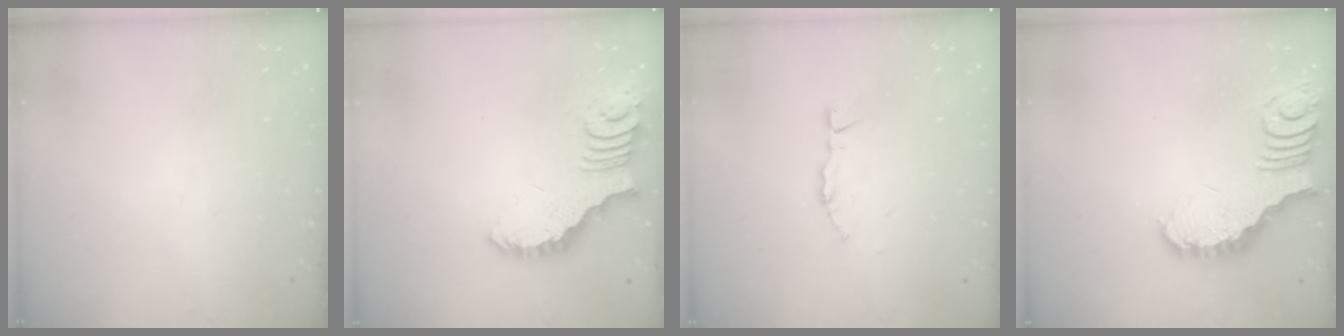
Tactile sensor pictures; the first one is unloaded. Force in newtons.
{"total": 2.6, "press": 2.6, "slide": 0.5}
{"total": 2.9, "press": 2.8, "slide": 0.3}
{"total": 3.6, "press": 3.6, "slide": 0.6}